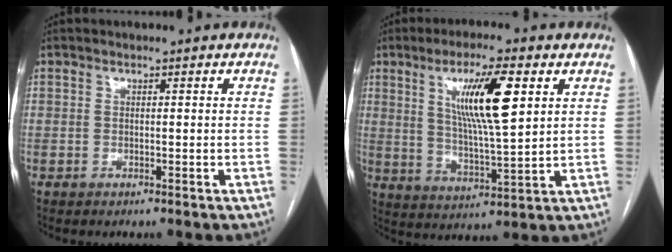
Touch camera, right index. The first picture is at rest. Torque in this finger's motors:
{"motor_torque": [1.22, 0.92, 0.35, 0.09]}